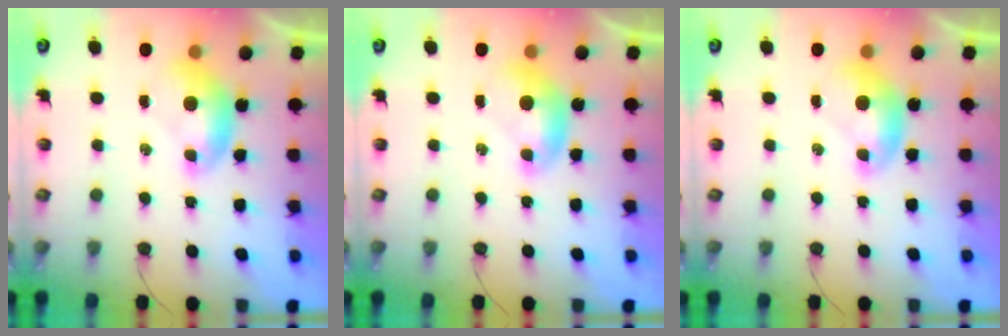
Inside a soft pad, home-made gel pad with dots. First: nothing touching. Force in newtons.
{"total": 0.0}
{"total": 0.0}